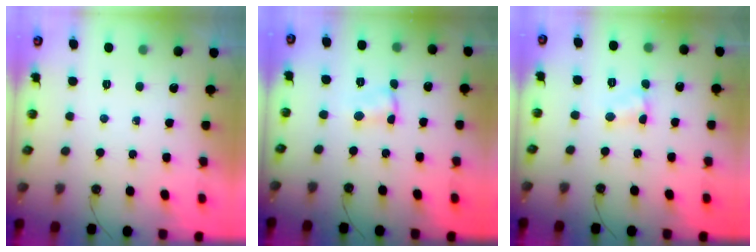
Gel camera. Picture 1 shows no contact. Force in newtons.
{"total": 1.5, "press": 1.4, "slide": 0.4}
{"total": 3.4, "press": 3.4, "slide": 0.5}